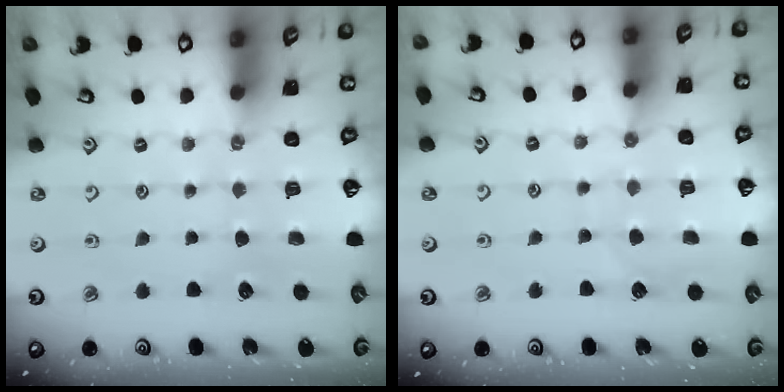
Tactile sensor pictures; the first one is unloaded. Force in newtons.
{"total": 7.0, "press": 7.0, "slide": 0.6}